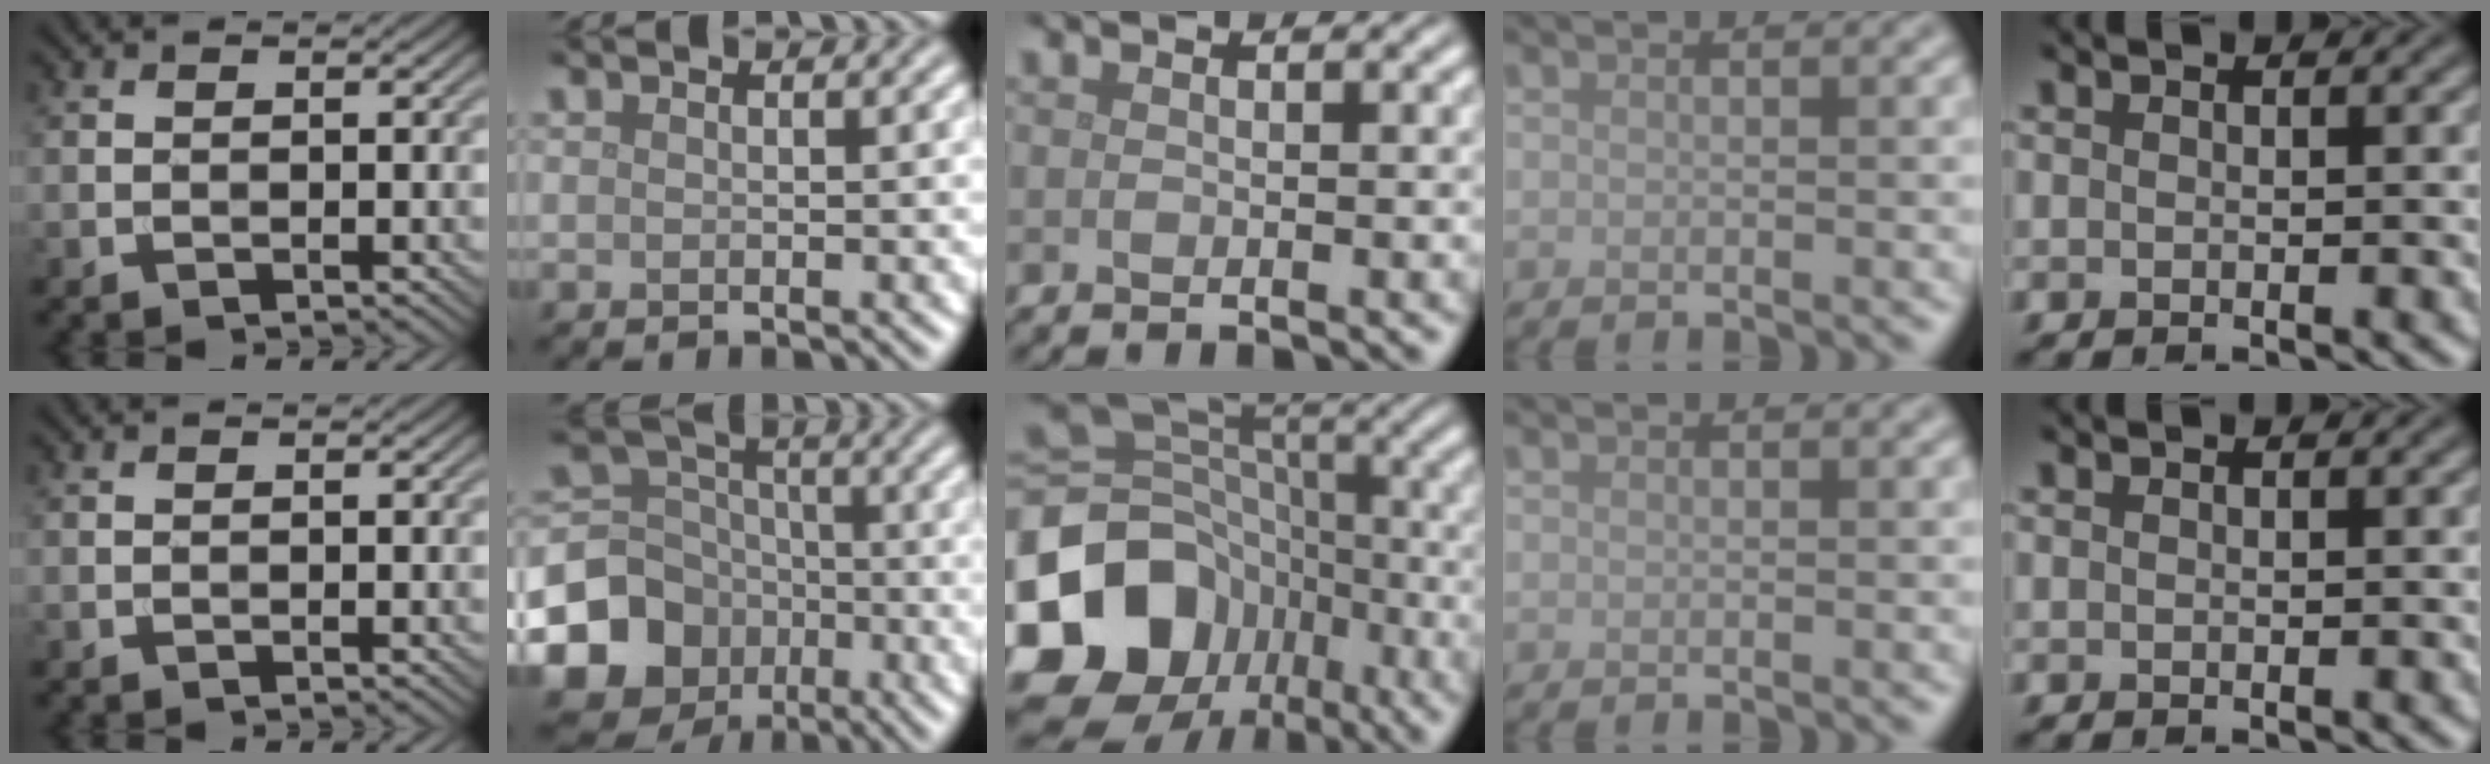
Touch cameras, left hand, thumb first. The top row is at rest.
{"index": {"total": 9.9, "force": [-4.0, 8.5, 3.0], "torque": [-0.073, -0.013, -0.090]}, "middle": {"total": 17.5, "force": [-7.7, 13.9, 7.3], "torque": [-0.189, -0.005, -0.134]}}